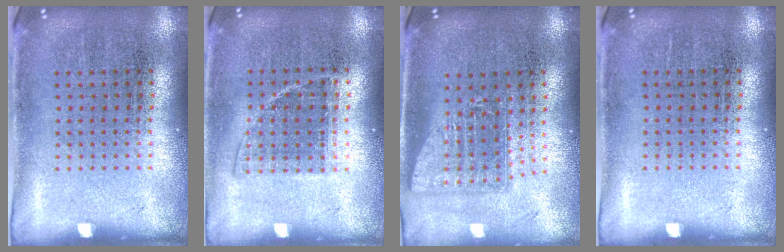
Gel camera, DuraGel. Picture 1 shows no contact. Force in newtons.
{"total": 0.8, "press": 0.7, "slide": 0.4}
{"total": 1.6, "press": 1.2, "slide": 1.0}
{"total": 0.0}